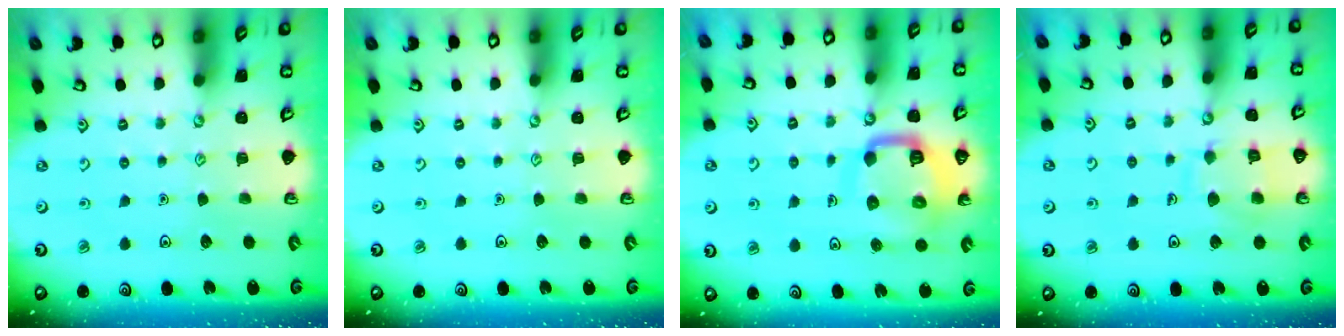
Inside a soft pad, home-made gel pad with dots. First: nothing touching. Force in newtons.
{"total": 0.0}
{"total": 13.0, "press": 13.0, "slide": 1.4}
{"total": 9.9, "press": 9.9, "slide": 0.7}